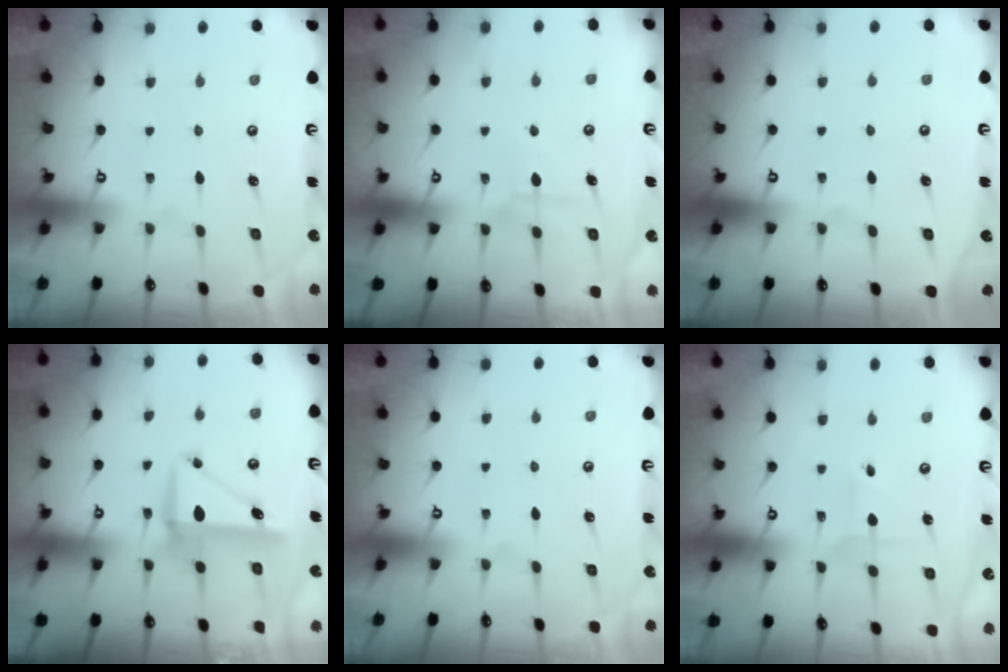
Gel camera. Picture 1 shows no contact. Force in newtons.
{"total": 6.3, "press": 6.2, "slide": 0.7}
{"total": 0.0}
{"total": 8.1, "press": 8.0, "slide": 1.5}
{"total": 0.0}
{"total": 2.0, "press": 2.0, "slide": 0.1}